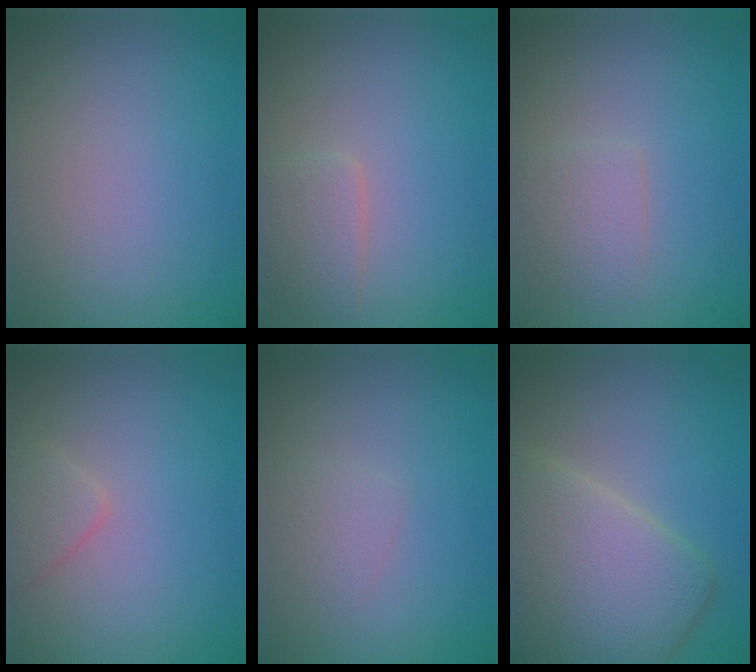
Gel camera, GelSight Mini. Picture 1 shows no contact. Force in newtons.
{"total": 2.3, "press": 2.3, "slide": 0.1}
{"total": 1.9, "press": 1.9, "slide": 0.0}
{"total": 1.7, "press": 1.6, "slide": 0.1}
{"total": 1.1, "press": 1.1, "slide": 0.1}
{"total": 8.0, "press": 8.0, "slide": 0.5}